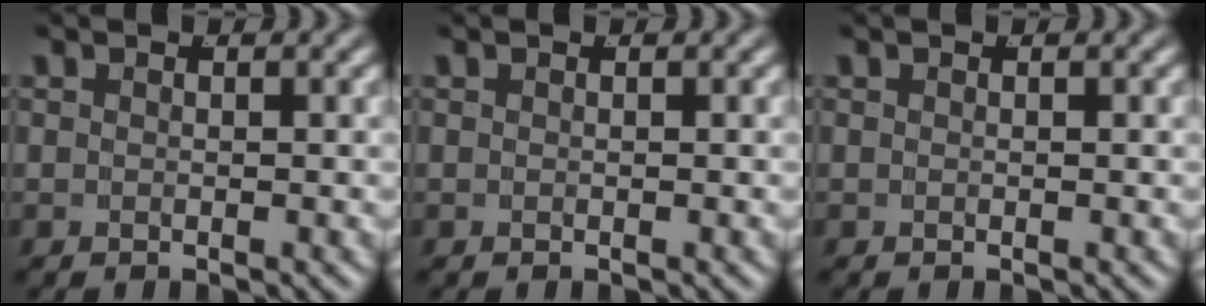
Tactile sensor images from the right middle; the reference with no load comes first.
{"total": 0.0}
{"total": 0.0}